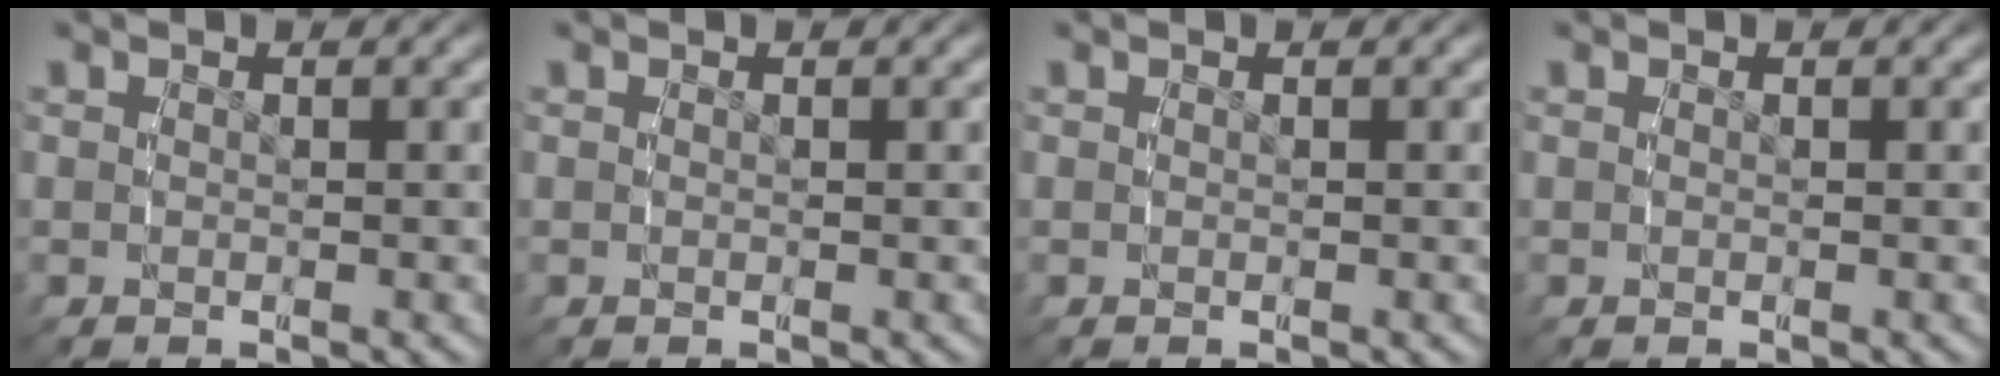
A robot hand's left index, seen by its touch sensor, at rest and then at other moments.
{"total": 0.0}
{"total": 0.0}
{"total": 0.0}